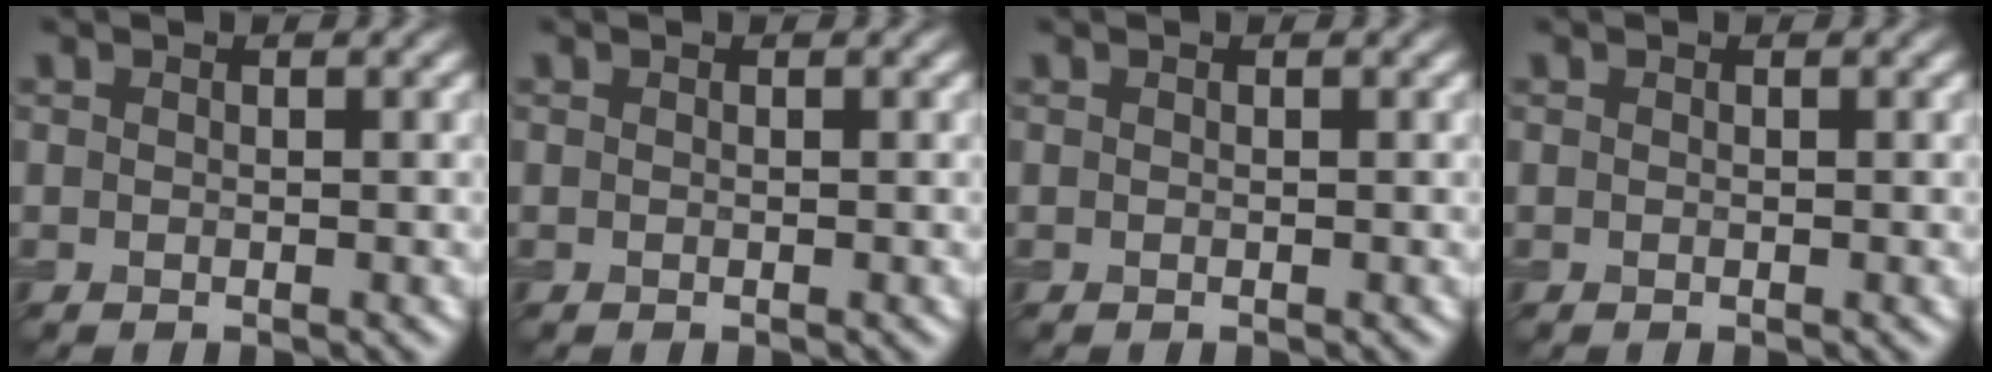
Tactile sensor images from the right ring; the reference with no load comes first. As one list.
[{"total": 0.0}, {"total": 0.0}, {"total": 0.0}]